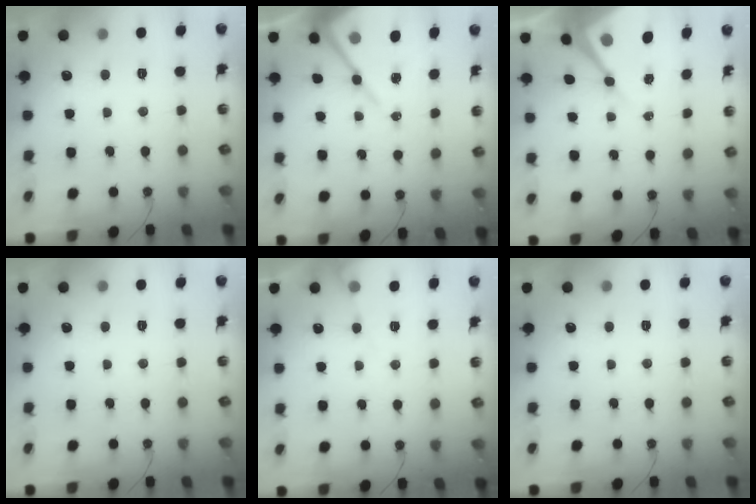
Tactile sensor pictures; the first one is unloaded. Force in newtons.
{"total": 12.8, "press": 12.8, "slide": 1.0}
{"total": 10.1, "press": 10.1, "slide": 0.8}
{"total": 0.0}
{"total": 7.3, "press": 7.3, "slide": 0.7}
{"total": 0.0}